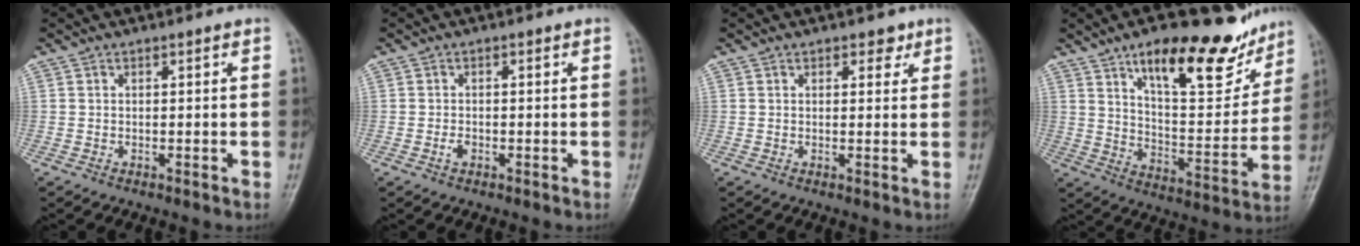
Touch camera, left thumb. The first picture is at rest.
{"total": 1.4, "force": [-0.6, 0.9, 0.9], "torque": [-0.015, 0.002, -0.013]}
{"total": 2.4, "force": [1.5, 1.4, 1.2], "torque": [0.000, -0.006, 0.018]}
{"total": 20.7, "force": [13.4, 7.6, 13.9], "torque": [-0.154, -0.069, 0.211]}